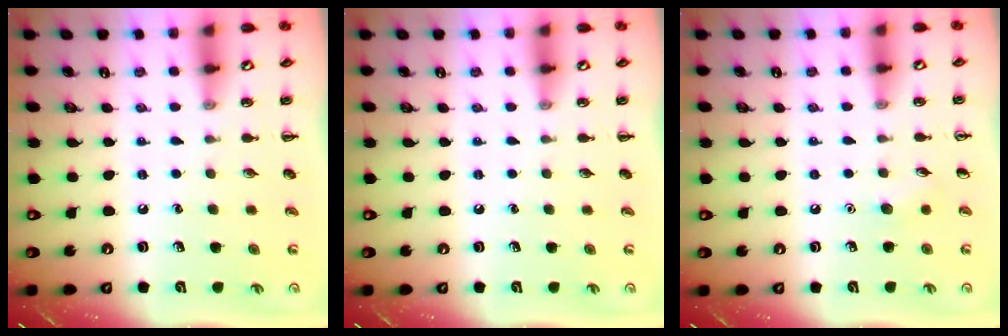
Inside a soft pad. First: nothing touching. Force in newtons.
{"total": 0.0}
{"total": 4.6, "press": 4.4, "slide": 1.4}